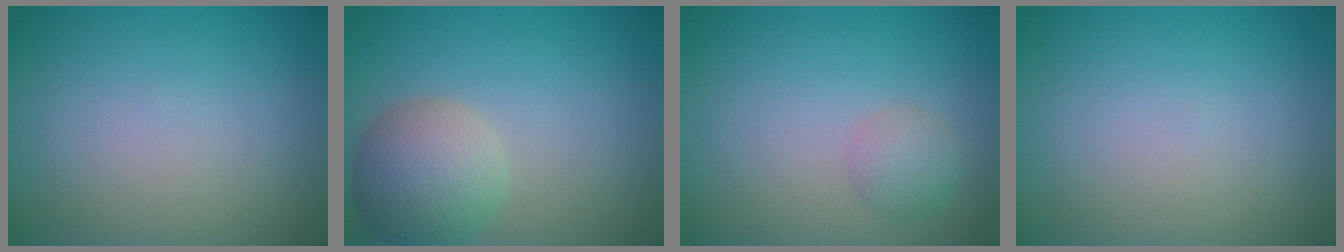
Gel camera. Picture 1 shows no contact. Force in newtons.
{"total": 5.3, "press": 5.3, "slide": 0.3}
{"total": 1.9, "press": 1.8, "slide": 0.1}
{"total": 0.0}